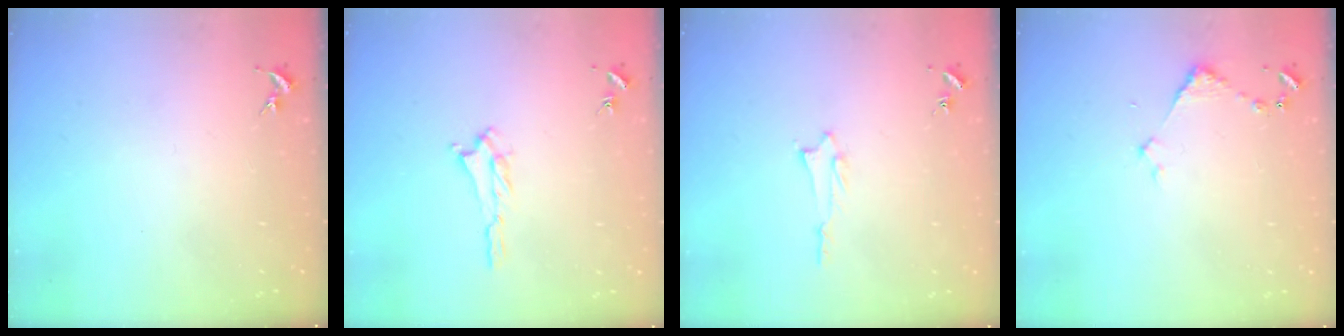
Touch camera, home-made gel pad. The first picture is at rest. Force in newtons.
{"total": 1.2, "press": 1.1, "slide": 0.5}
{"total": 1.2, "press": 1.2, "slide": 0.1}
{"total": 2.9, "press": 2.9, "slide": 0.3}